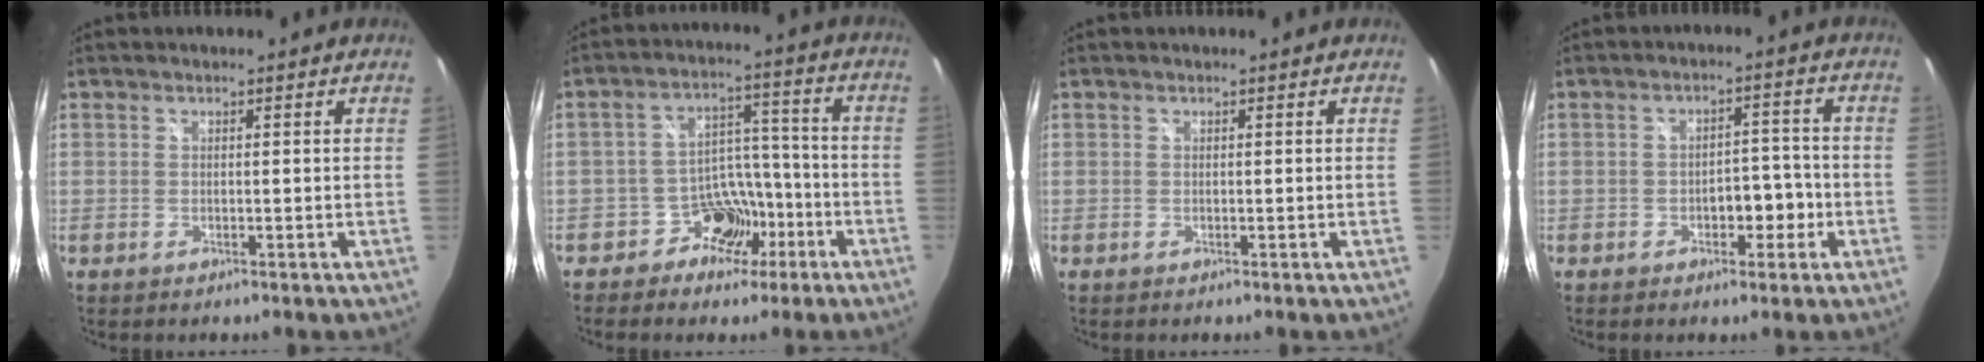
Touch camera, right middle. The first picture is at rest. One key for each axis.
{"total": 8.5, "fx": -5.3, "fy": 6.2, "fz": 2.3, "tx": -0.030, "ty": 0.039, "tz": -0.082}
{"total": 0.0}
{"total": 4.2, "fx": -1.5, "fy": 2.7, "fz": 2.8, "tx": -0.041, "ty": 0.009, "tz": -0.022}